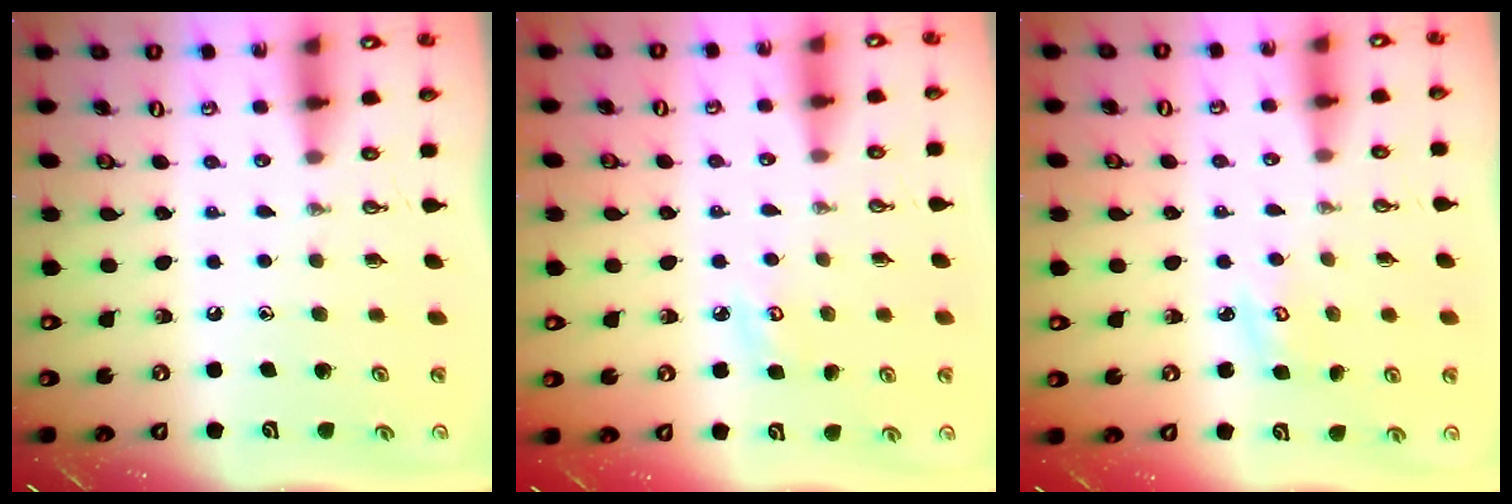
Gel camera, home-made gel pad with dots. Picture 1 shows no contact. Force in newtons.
{"total": 4.4, "press": 4.4, "slide": 0.4}
{"total": 3.4, "press": 3.4, "slide": 0.3}